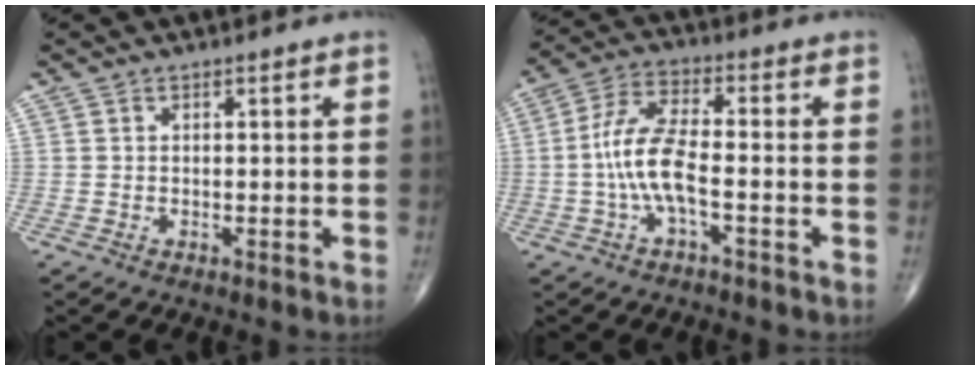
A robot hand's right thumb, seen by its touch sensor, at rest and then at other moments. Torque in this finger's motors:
{"motor_torque": [2.67, 2.33, 1.01, -0.16, 0.43]}